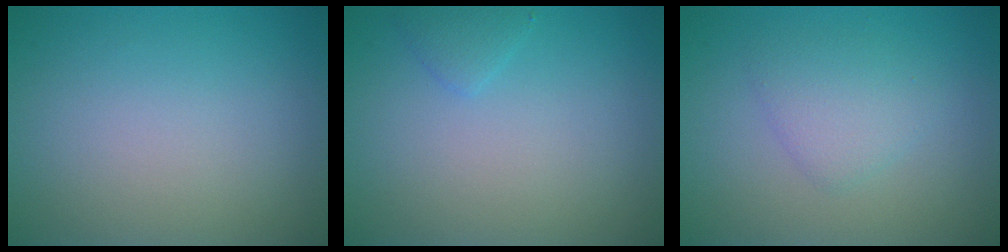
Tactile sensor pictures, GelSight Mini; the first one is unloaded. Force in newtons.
{"total": 1.1, "press": 1.1, "slide": 0.1}
{"total": 2.4, "press": 2.4, "slide": 0.1}